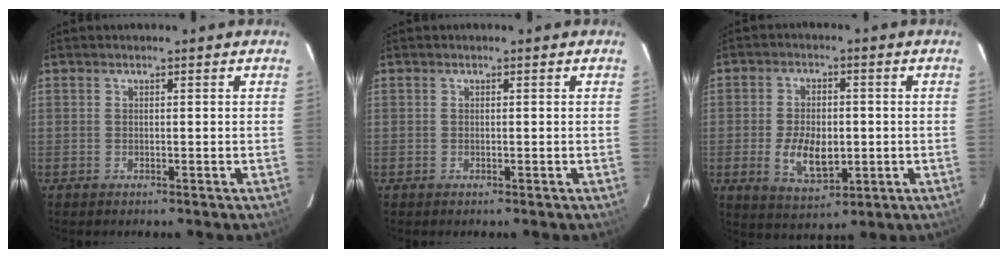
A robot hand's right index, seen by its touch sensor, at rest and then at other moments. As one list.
[{"total": 0.0}, {"total": 8.9, "force": [-1.7, 5.1, 7.1], "torque": [-0.141, -0.007, -0.021]}]